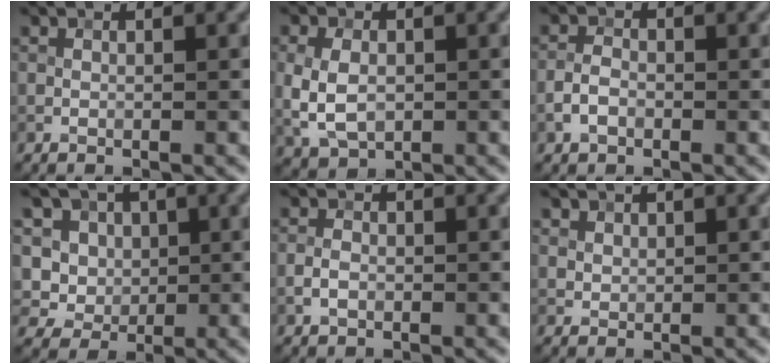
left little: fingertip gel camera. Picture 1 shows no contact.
{"total": 4.6, "force": [-0.3, 3.4, 3.1], "torque": [-0.078, -0.004, 0.001]}
{"total": 2.1, "force": [-0.8, 1.5, 1.2], "torque": [-0.022, 0.004, -0.021]}
{"total": 7.0, "force": [2.1, 6.0, 3.0], "torque": [-0.056, 0.010, 0.023]}
{"total": 1.4, "force": [-0.4, 1.1, 0.8], "torque": [-0.016, 0.003, -0.011]}
{"total": 1.7, "force": [1.1, 1.2, 0.5], "torque": [-0.015, -0.009, 0.032]}